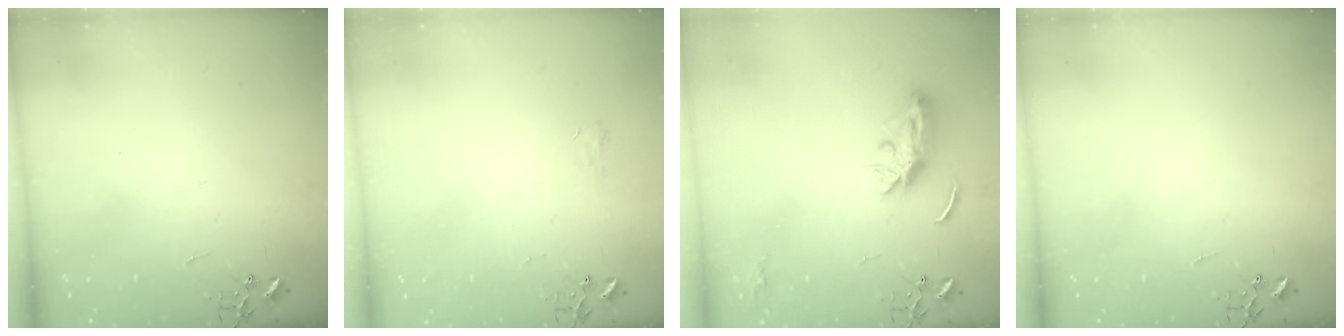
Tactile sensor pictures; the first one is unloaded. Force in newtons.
{"total": 4.8, "press": 4.7, "slide": 0.6}
{"total": 7.7, "press": 7.7, "slide": 0.2}
{"total": 0.0}